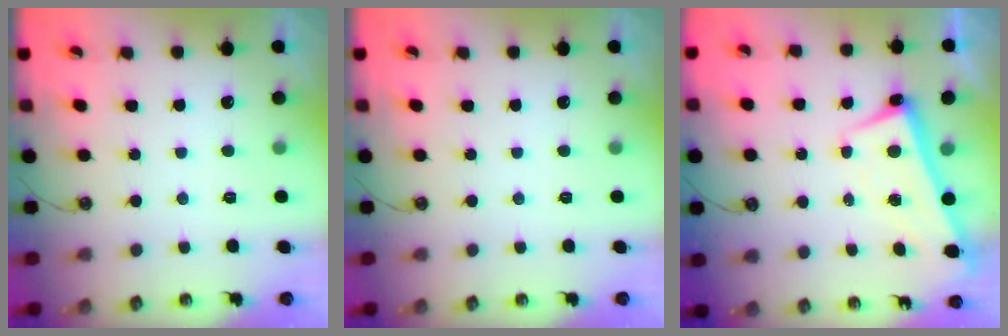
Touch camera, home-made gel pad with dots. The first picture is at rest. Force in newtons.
{"total": 0.0}
{"total": 2.5, "press": 2.4, "slide": 0.7}